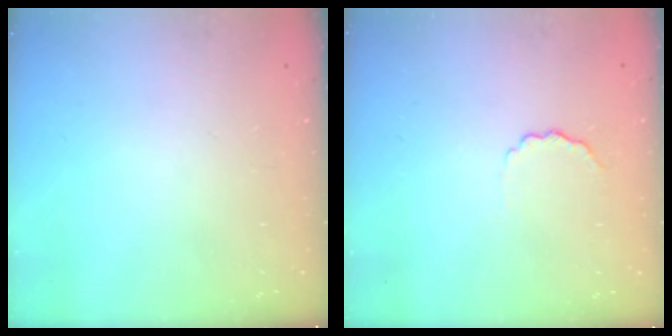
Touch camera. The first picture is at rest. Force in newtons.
{"total": 4.0, "press": 3.9, "slide": 0.9}